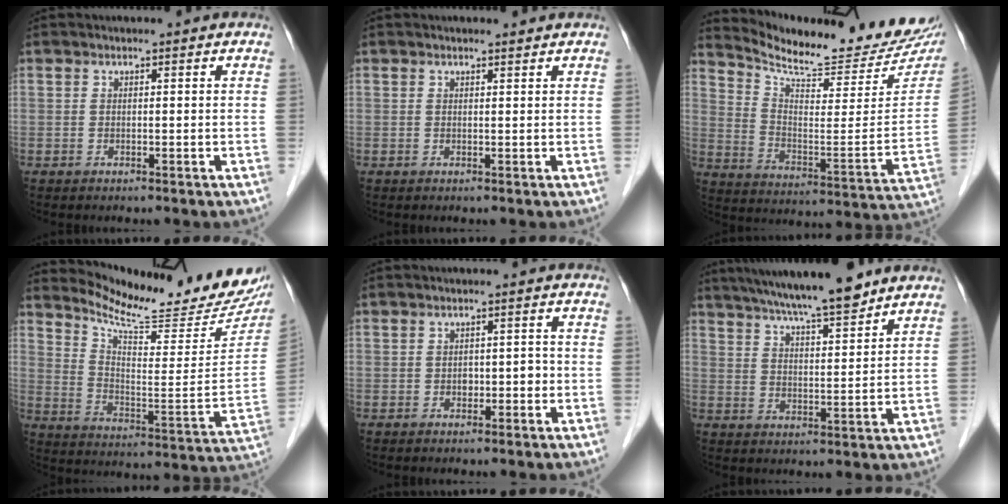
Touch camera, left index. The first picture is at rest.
{"total": 0.9, "force": [0.8, 0.0, 0.2], "torque": [-0.009, -0.001, 0.015]}
{"total": 20.2, "force": [18.9, 2.8, 6.4], "torque": [-0.107, -0.077, 0.261]}
{"total": 20.7, "force": [18.9, 1.6, 8.2], "torque": [-0.133, -0.085, 0.263]}
{"total": 2.3, "force": [-0.9, 1.4, 1.5], "torque": [-0.022, 0.011, -0.010]}
{"total": 13.4, "force": [11.3, 0.9, 7.1], "torque": [-0.116, 0.011, 0.178]}